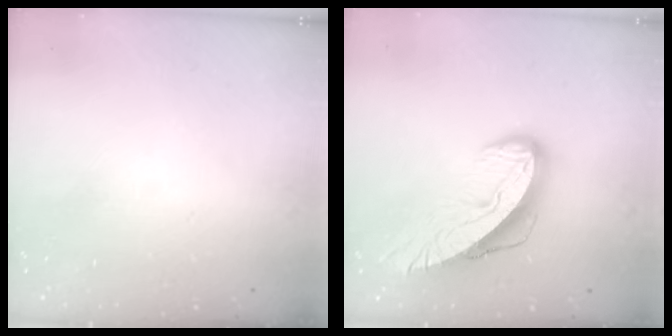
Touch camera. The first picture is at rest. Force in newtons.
{"total": 12.9, "press": 12.8, "slide": 1.3}